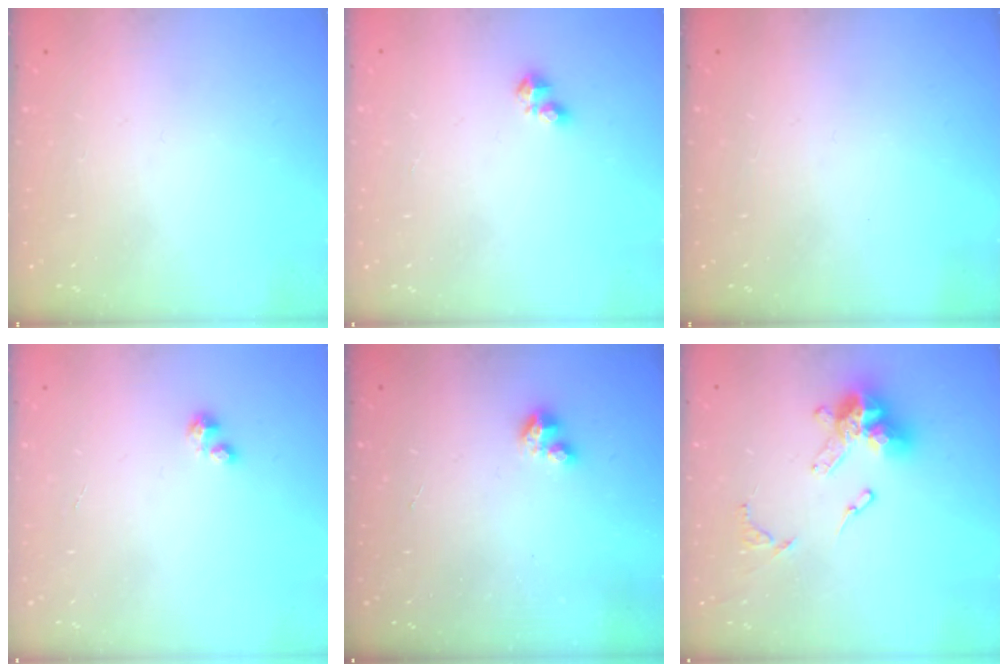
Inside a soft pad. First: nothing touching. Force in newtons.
{"total": 4.2, "press": 4.2, "slide": 0.6}
{"total": 0.0}
{"total": 0.9, "press": 0.9, "slide": 0.3}
{"total": 2.9, "press": 2.9, "slide": 0.2}
{"total": 14.2, "press": 14.1, "slide": 1.3}